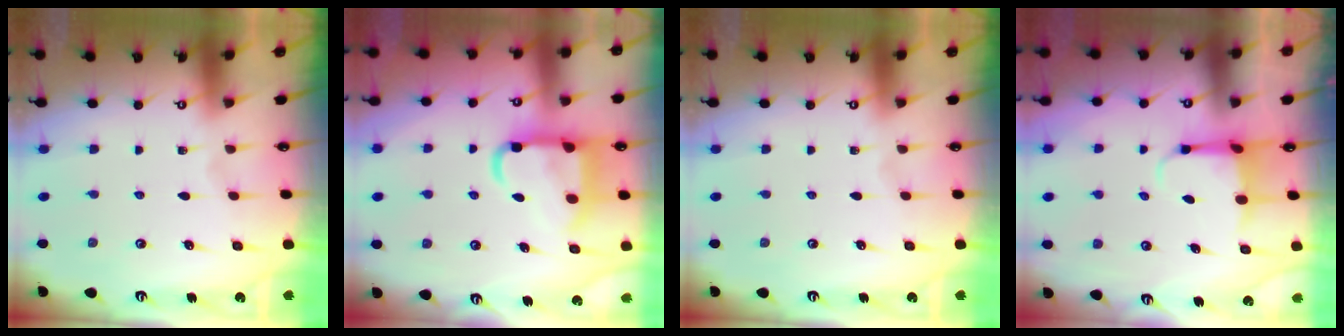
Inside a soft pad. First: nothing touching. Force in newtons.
{"total": 13.6, "press": 13.5, "slide": 1.6}
{"total": 0.0}
{"total": 4.0, "press": 3.8, "slide": 1.0}